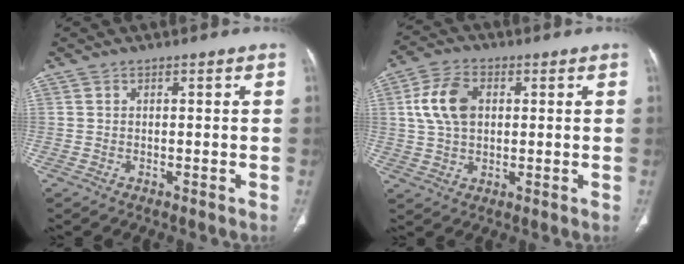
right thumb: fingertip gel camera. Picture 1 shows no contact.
{"total": 9.4, "force": [1.8, 6.2, 6.8], "torque": [-0.127, 0.009, 0.034]}